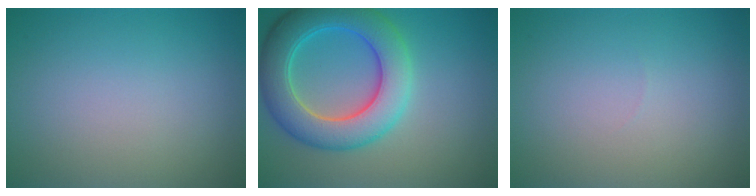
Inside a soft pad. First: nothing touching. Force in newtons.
{"total": 7.9, "press": 7.9, "slide": 0.3}
{"total": 0.0}